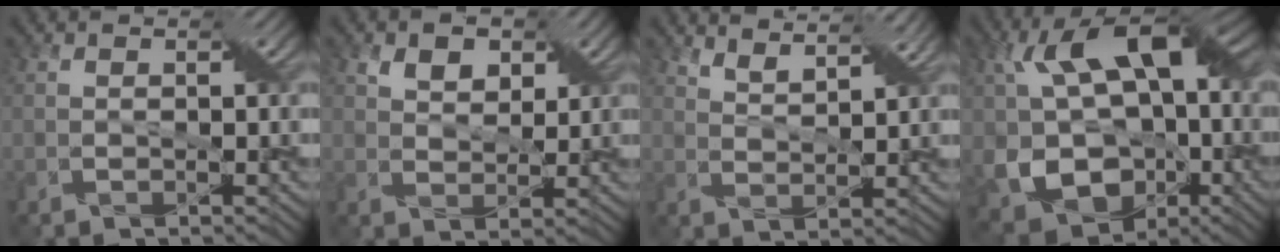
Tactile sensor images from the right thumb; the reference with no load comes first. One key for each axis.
{"total": 4.1, "fx": 2.3, "fy": 2.6, "fz": 2.2, "tx": -0.046, "ty": -0.004, "tz": 0.038}
{"total": 5.0, "fx": 4.3, "fy": 1.1, "fz": 2.4, "tx": -0.053, "ty": -0.005, "tz": 0.083}
{"total": 17.3, "fx": -0.1, "fy": 12.1, "fz": 12.4, "tx": -0.234, "ty": -0.010, "tz": 0.003}